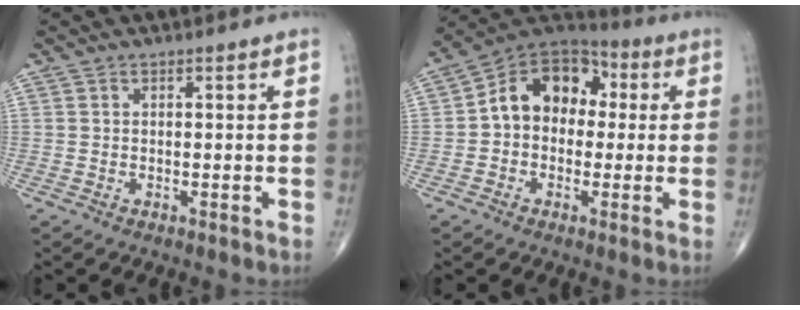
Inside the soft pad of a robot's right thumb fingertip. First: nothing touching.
{"total": 14.6, "force": [1.2, 11.0, 9.6], "torque": [-0.118, 0.047, 0.007]}